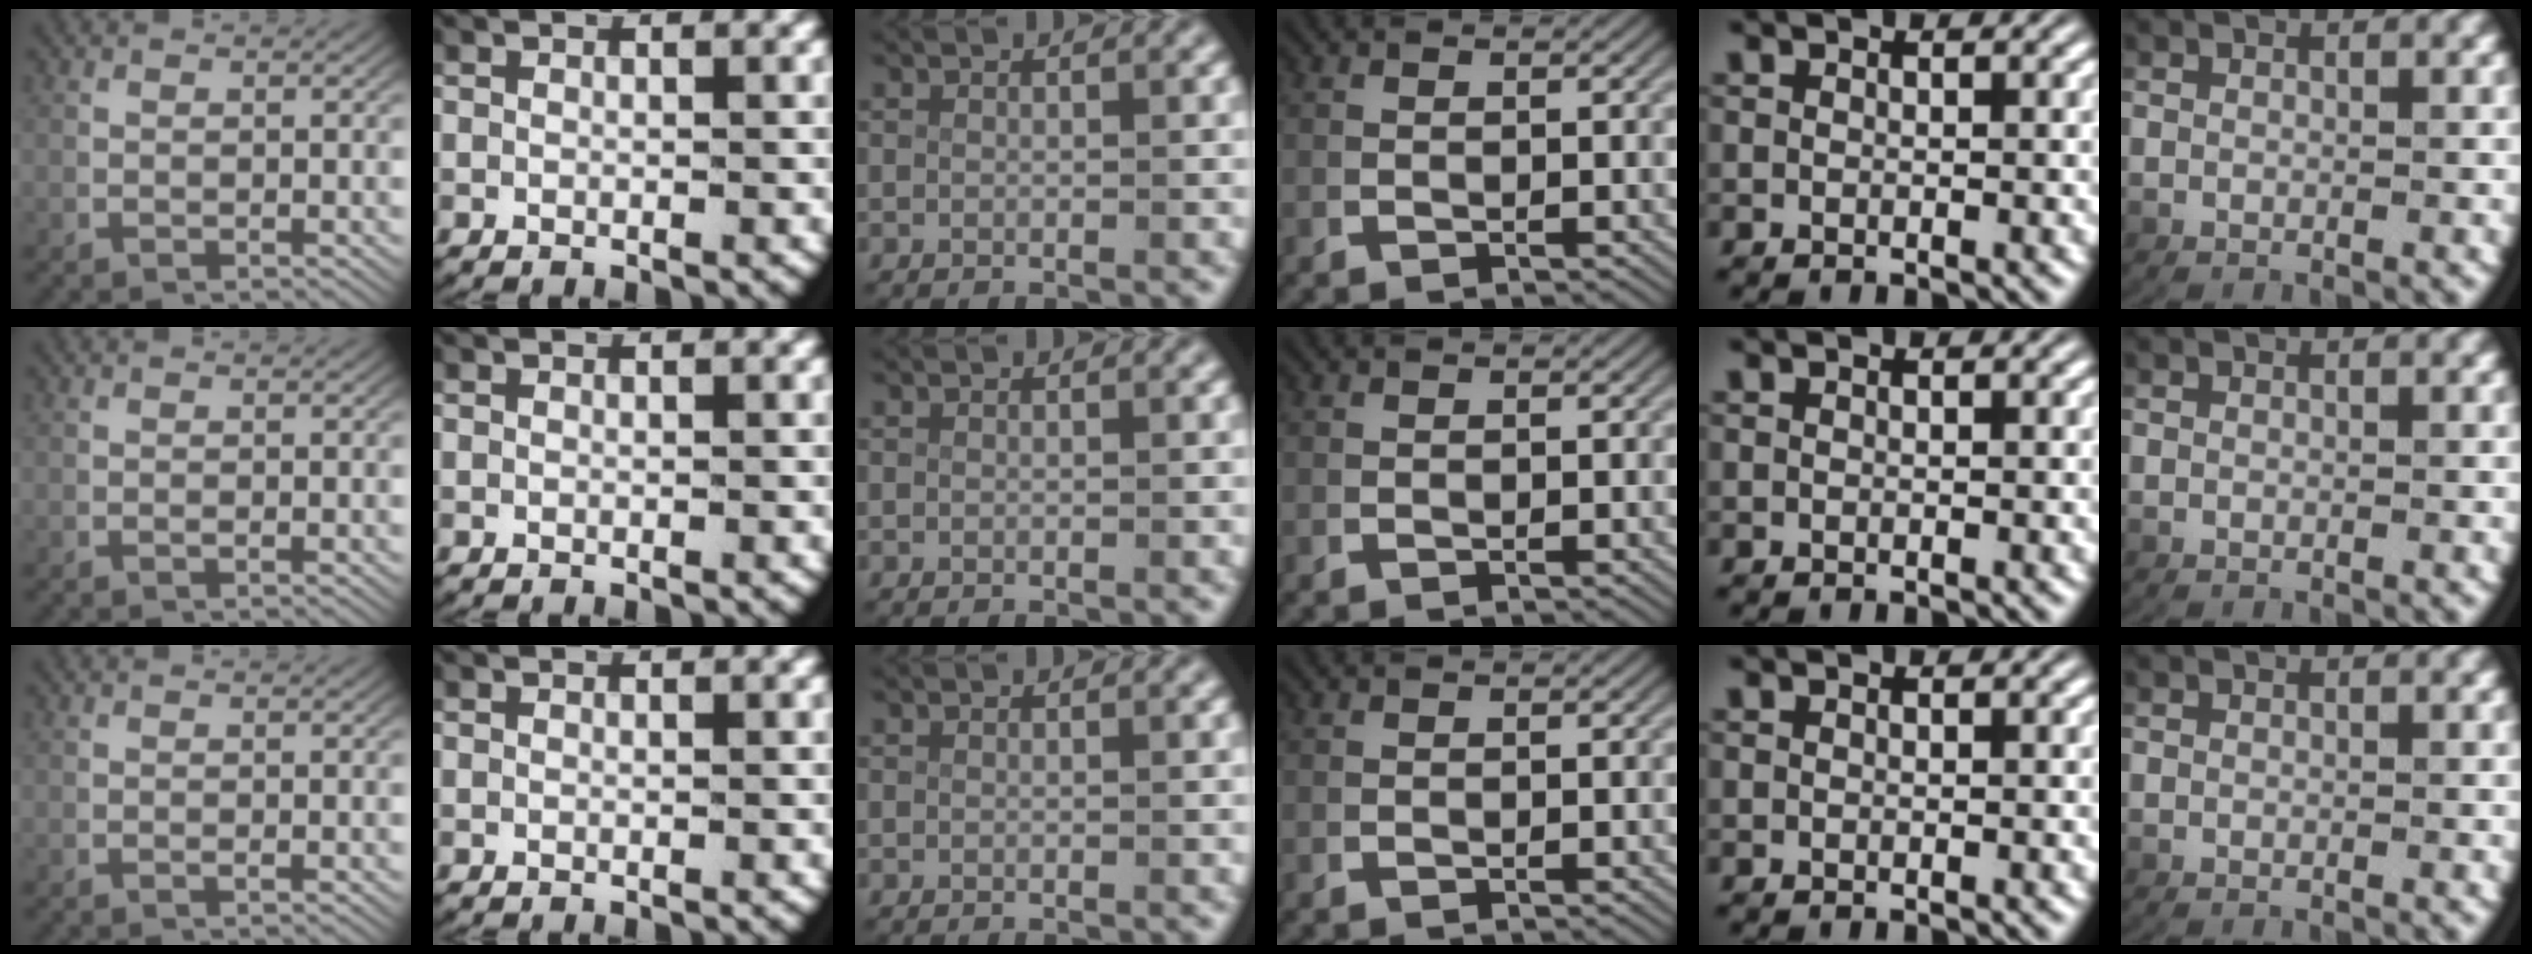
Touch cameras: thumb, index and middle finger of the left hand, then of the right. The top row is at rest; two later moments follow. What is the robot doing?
{"motion": "lift_and_place", "object": "paper"}